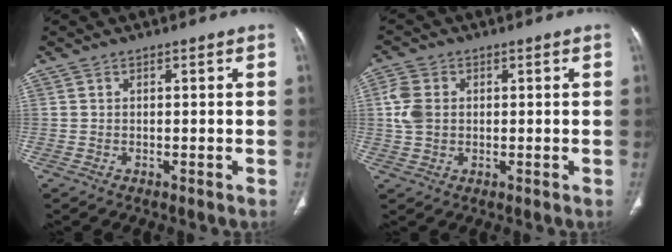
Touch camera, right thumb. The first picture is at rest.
{"total": 5.2, "force": [0.6, 4.0, 3.3], "torque": [-0.072, 0.005, 0.012]}